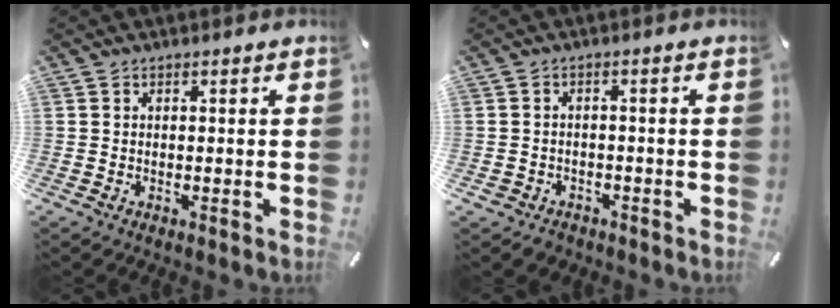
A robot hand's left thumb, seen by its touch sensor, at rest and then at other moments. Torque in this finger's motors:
{"motor_torque": [-0.16, -0.28, -0.13, 0.22, 0.02]}